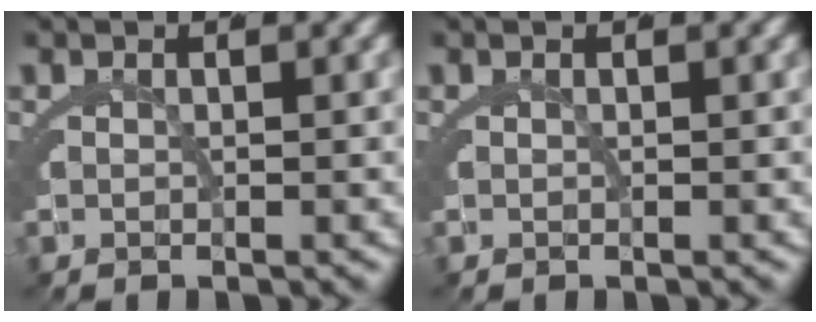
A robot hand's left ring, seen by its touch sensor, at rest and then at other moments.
{"total": 0.0}